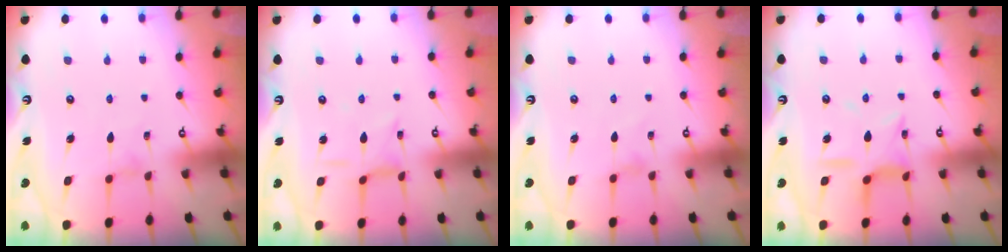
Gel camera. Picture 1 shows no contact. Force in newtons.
{"total": 2.6, "press": 2.5, "slide": 0.5}
{"total": 0.9, "press": 0.8, "slide": 0.2}
{"total": 11.0, "press": 11.0, "slide": 0.8}